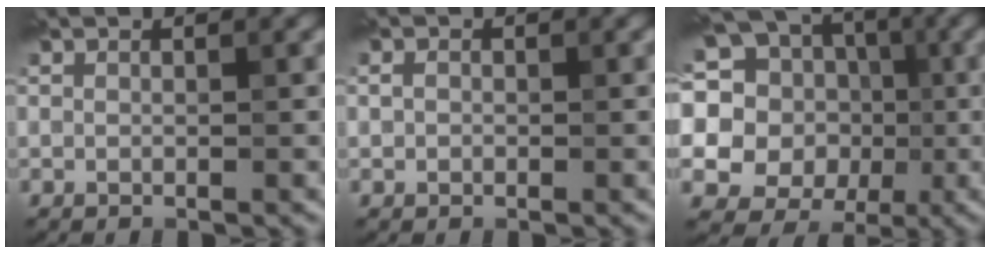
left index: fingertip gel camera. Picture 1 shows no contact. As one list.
[{"total": 0.9, "force": [-0.1, 0.8, 0.3], "torque": [-0.004, -0.002, -0.006]}, {"total": 17.5, "force": [4.4, 15.7, 6.4], "torque": [-0.161, 0.026, 0.042]}]